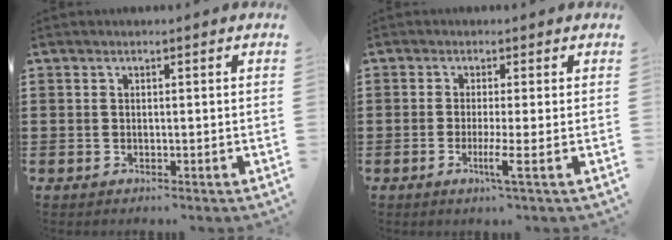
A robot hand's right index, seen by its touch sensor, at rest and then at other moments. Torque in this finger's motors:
{"motor_torque": [0.44, 1.62, -0.09, -0.04]}